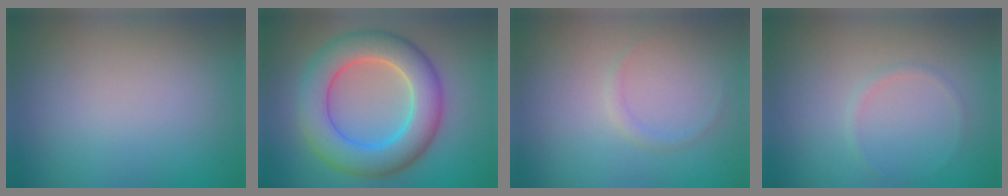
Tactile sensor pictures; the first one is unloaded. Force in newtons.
{"total": 7.9, "press": 7.8, "slide": 0.4}
{"total": 0.8, "press": 0.8, "slide": 0.2}
{"total": 0.7, "press": 0.7, "slide": 0.1}